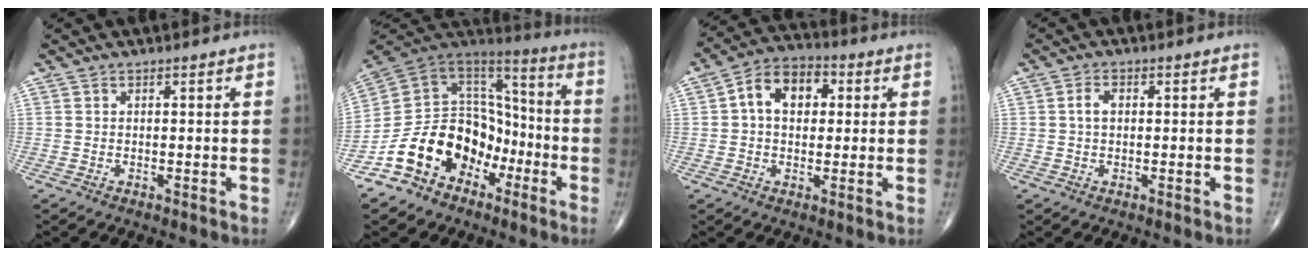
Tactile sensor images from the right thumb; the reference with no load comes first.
{"total": 18.3, "force": [-8.6, 13.7, 8.7], "torque": [-0.105, 0.098, -0.154]}
{"total": 9.8, "force": [1.8, 6.7, 6.9], "torque": [-0.098, 0.023, 0.022]}
{"total": 2.3, "force": [0.3, 1.5, 1.8], "torque": [-0.035, 0.008, 0.004]}